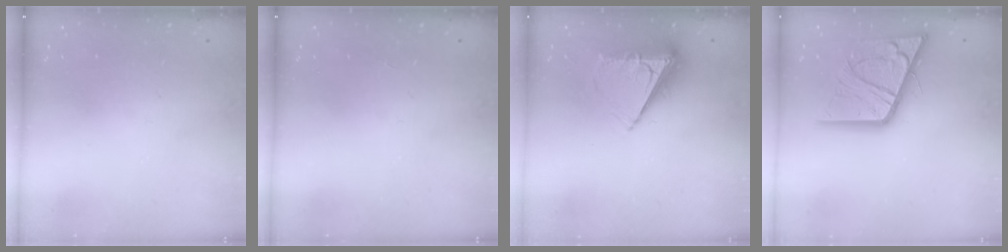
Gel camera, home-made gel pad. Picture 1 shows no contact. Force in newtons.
{"total": 0.0}
{"total": 8.0, "press": 8.0, "slide": 0.5}
{"total": 20.6, "press": 20.5, "slide": 2.5}